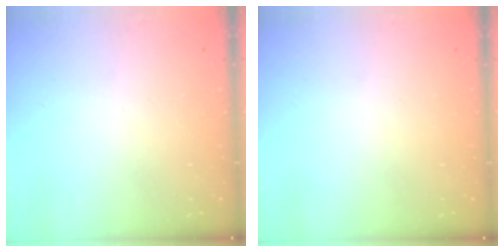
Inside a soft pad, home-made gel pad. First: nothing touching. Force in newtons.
{"total": 0.0}